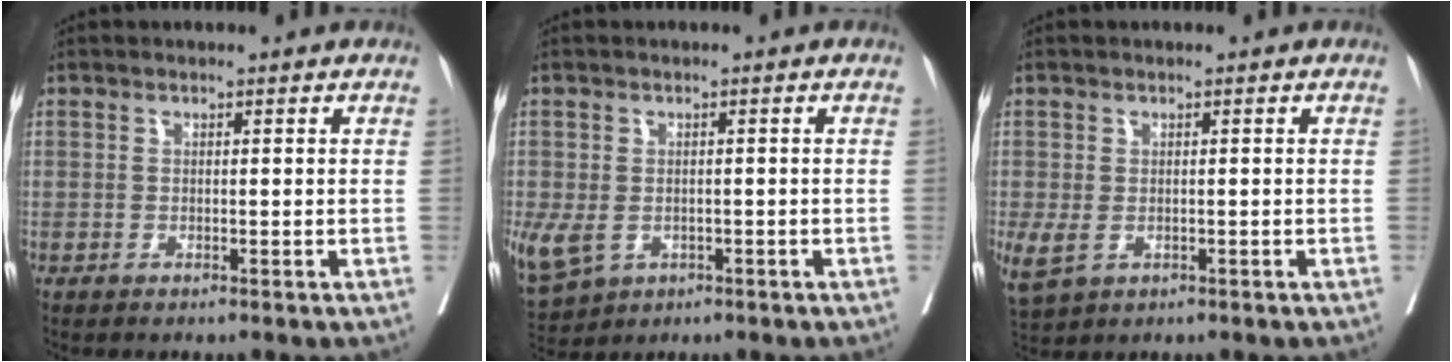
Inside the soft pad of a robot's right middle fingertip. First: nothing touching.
{"total": 12.0, "force": [-4.2, 9.2, 6.4], "torque": [-0.184, -0.006, -0.055]}
{"total": 4.6, "force": [-1.0, 3.0, 3.4], "torque": [-0.083, -0.008, -0.007]}